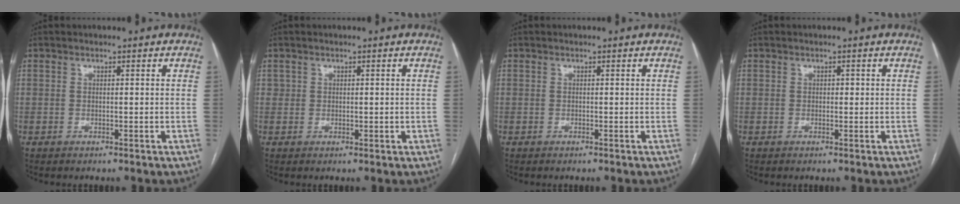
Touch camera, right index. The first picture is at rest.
{"total": 1.3, "force": [0.3, 1.1, 0.6], "torque": [-0.010, 0.004, 0.008]}
{"total": 0.0}
{"total": 0.6, "force": [0.1, 0.4, 0.4], "torque": [-0.005, 0.005, 0.001]}